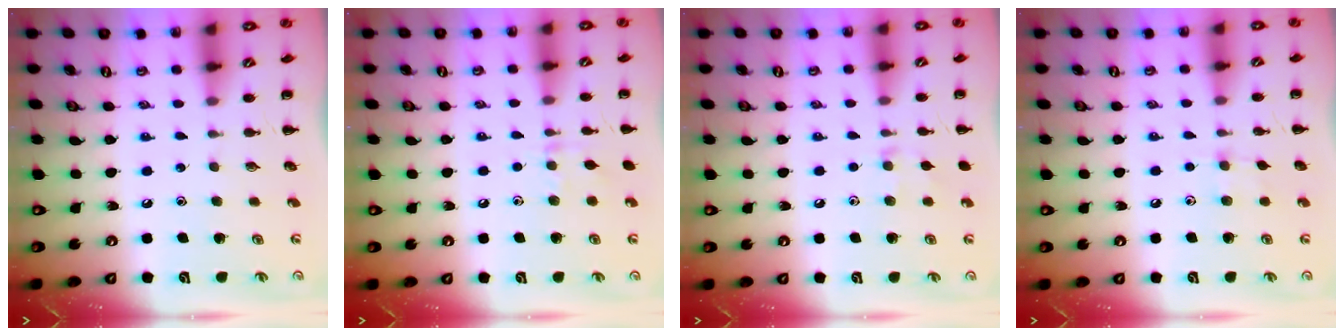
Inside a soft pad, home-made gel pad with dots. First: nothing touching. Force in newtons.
{"total": 5.9, "press": 5.6, "slide": 1.9}
{"total": 6.6, "press": 6.3, "slide": 2.0}
{"total": 5.2, "press": 4.9, "slide": 1.7}